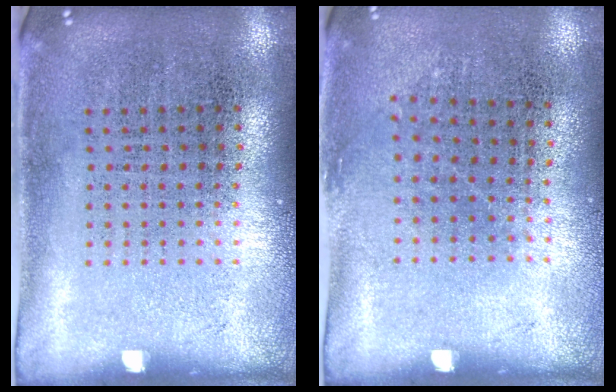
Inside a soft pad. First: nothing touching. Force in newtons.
{"total": 0.8, "press": 0.6, "slide": 0.5}